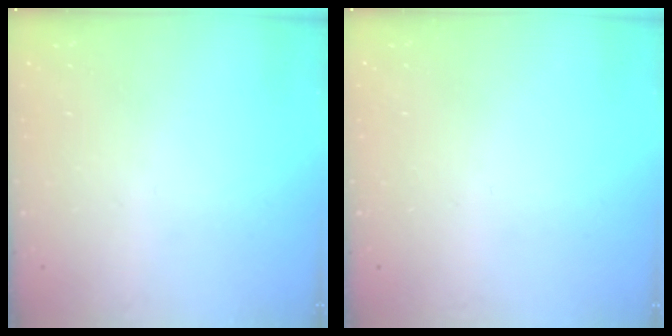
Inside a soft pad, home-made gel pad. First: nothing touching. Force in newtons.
{"total": 0.0}